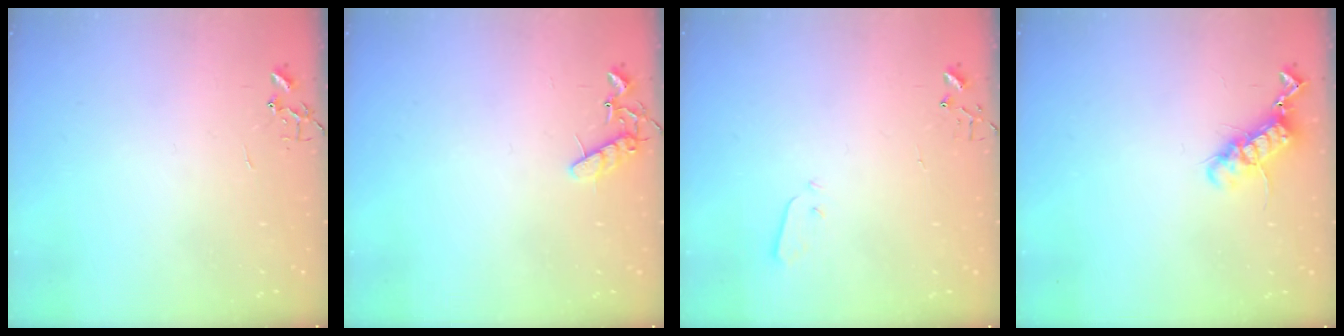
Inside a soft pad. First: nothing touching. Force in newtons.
{"total": 8.2, "press": 8.1, "slide": 0.3}
{"total": 2.9, "press": 2.9, "slide": 0.1}
{"total": 11.9, "press": 11.9, "slide": 0.5}